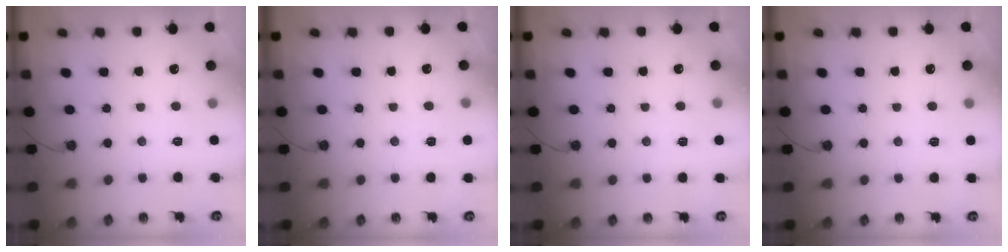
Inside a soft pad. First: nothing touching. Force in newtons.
{"total": 3.3, "press": 3.1, "slide": 1.0}
{"total": 3.8, "press": 3.7, "slide": 1.0}
{"total": 2.7, "press": 2.5, "slide": 0.9}